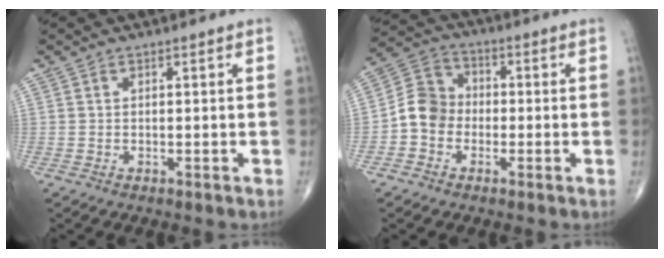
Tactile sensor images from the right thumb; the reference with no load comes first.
{"total": 7.4, "force": [-1.8, 6.4, 3.3], "torque": [-0.041, 0.030, -0.050]}